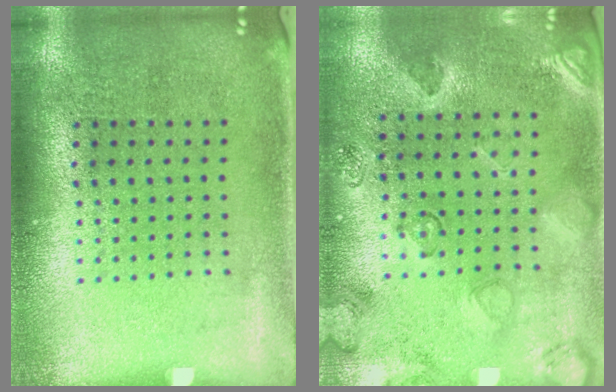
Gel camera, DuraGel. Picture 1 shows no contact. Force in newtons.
{"total": 2.3, "press": 1.9, "slide": 1.3}